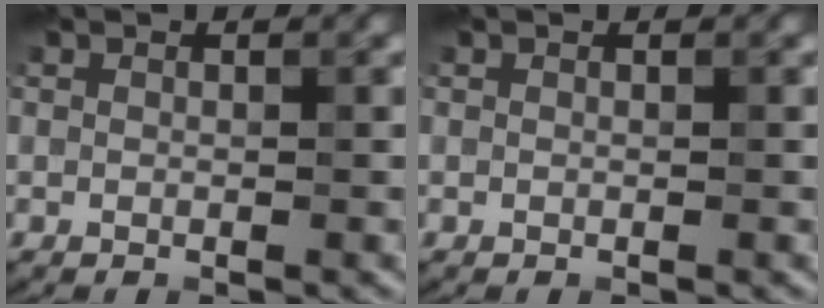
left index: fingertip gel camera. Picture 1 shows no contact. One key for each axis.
{"total": 0.0}